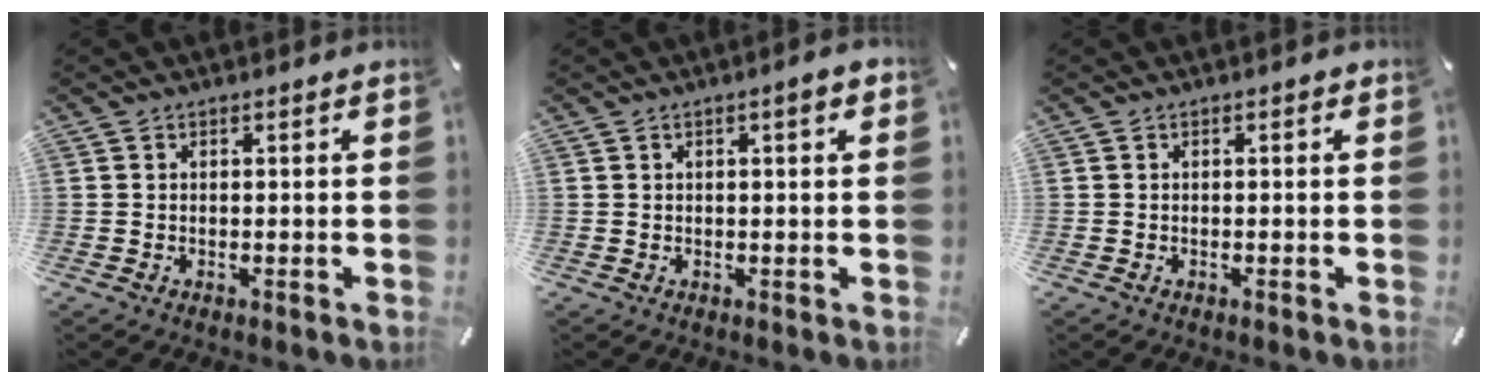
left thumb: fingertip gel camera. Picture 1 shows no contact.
{"total": 3.0, "force": [1.1, 0.8, 2.7], "torque": [-0.046, 0.002, 0.015]}
{"total": 0.0}